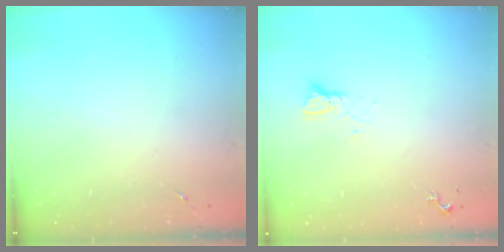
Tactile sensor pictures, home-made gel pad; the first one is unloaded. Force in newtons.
{"total": 3.0, "press": 3.0, "slide": 0.2}